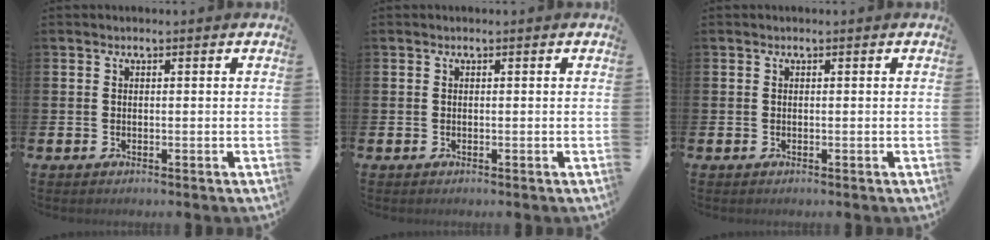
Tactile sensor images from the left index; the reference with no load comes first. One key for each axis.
{"total": 0.0}
{"total": 0.0}